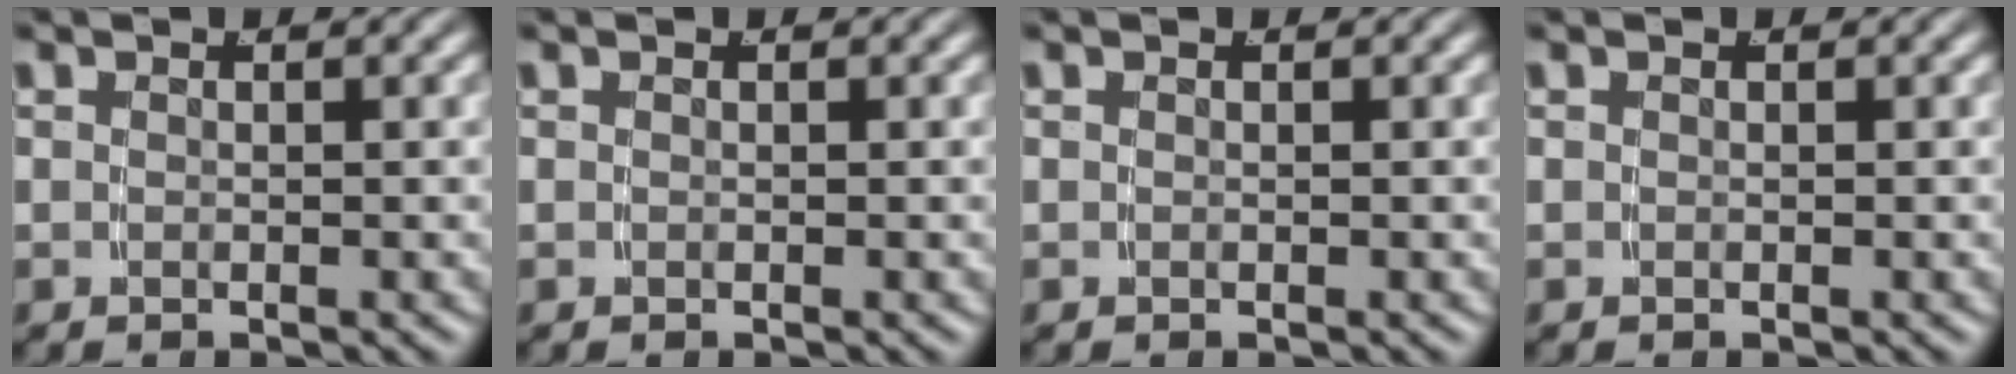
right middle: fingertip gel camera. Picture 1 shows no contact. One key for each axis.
{"total": 0.0}
{"total": 0.0}
{"total": 0.0}